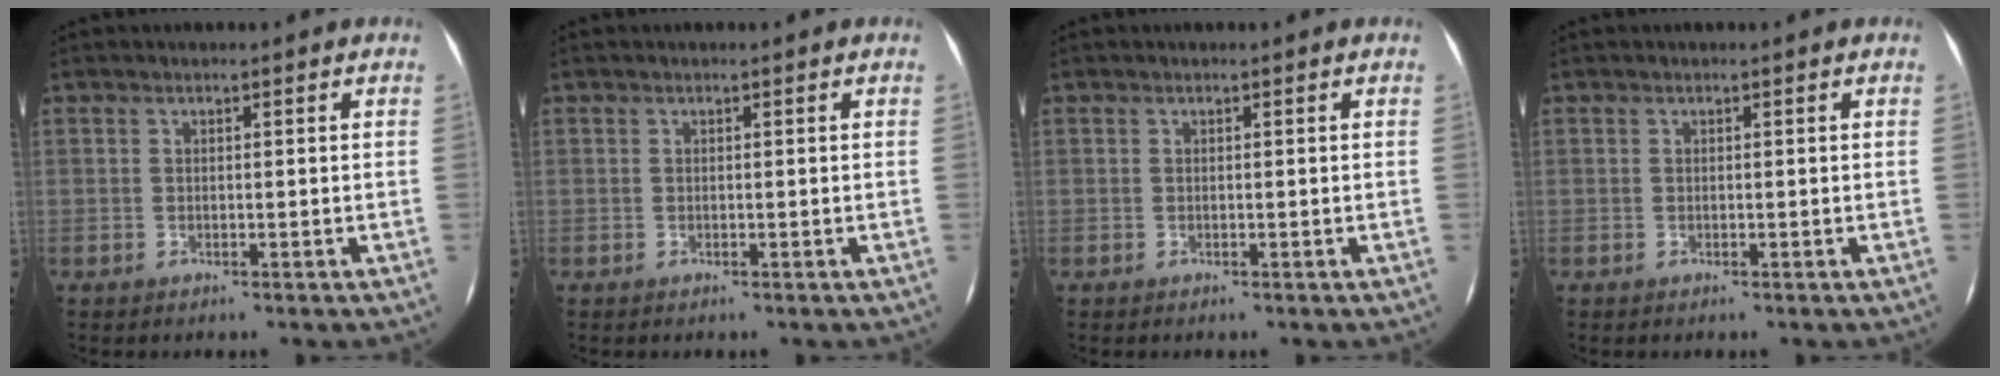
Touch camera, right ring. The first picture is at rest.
{"total": 0.0}
{"total": 0.0}
{"total": 0.0}